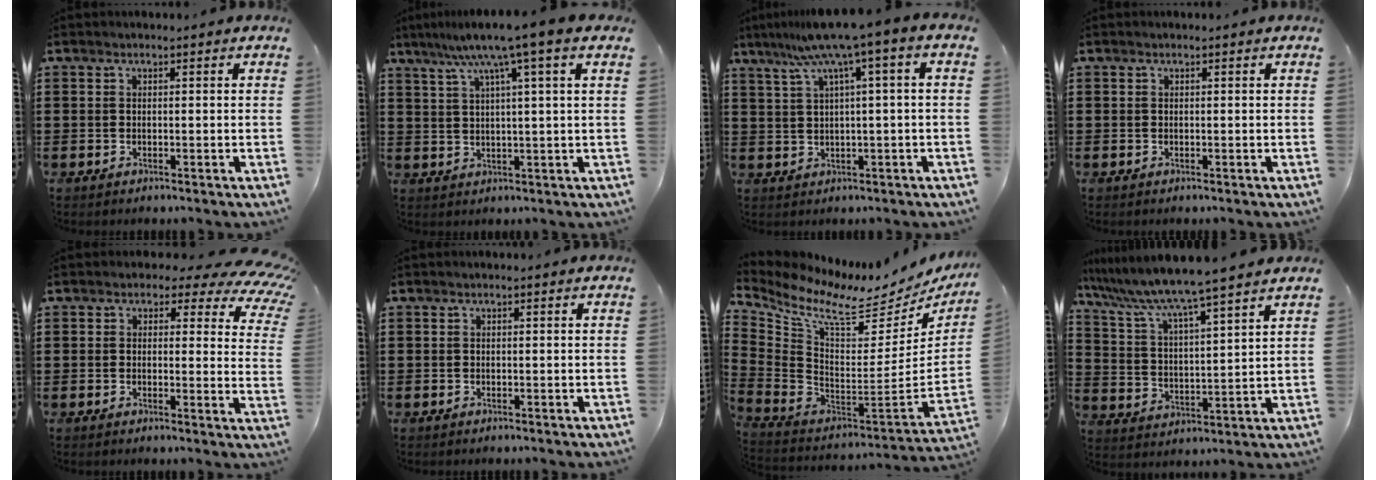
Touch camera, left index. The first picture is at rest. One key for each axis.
{"total": 7.7, "fx": 4.4, "fy": -0.8, "fz": 6.3, "tx": -0.134, "ty": -0.012, "tz": 0.070}
{"total": 7.6, "fx": 3.0, "fy": -0.4, "fz": 6.9, "tx": -0.138, "ty": -0.014, "tz": 0.047}
{"total": 0.0}
{"total": 3.8, "fx": 2.3, "fy": 2.1, "fz": 2.2, "tx": -0.032, "ty": -0.013, "tz": 0.031}
{"total": 0.0}
{"total": 7.8, "fx": 5.8, "fy": 1.4, "fz": 5.1, "tx": -0.130, "ty": -0.060, "tz": 0.091}
{"total": 7.3, "fx": 6.7, "fy": -0.9, "fz": 2.9, "tx": -0.086, "ty": -0.046, "tz": 0.107}